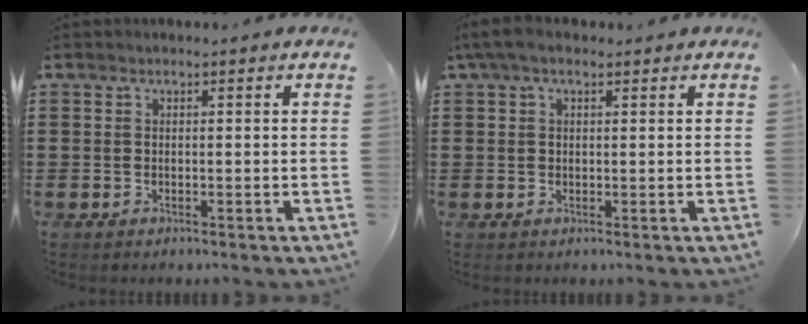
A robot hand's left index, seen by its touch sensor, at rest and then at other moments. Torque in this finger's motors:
{"motor_torque": [1.35, -0.78, 0.10, -0.01]}